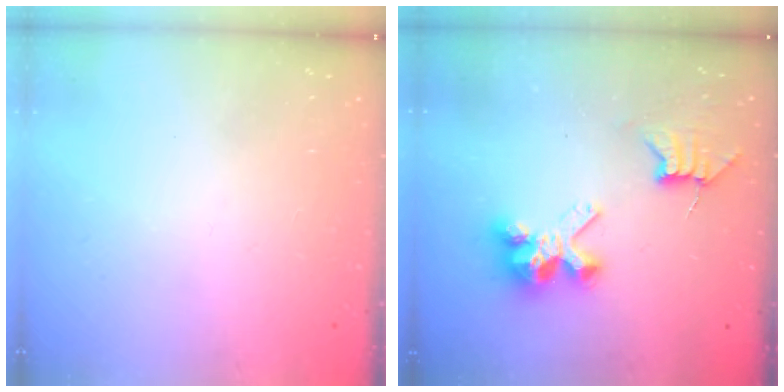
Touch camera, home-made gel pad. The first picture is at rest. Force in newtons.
{"total": 8.1, "press": 8.1, "slide": 0.7}